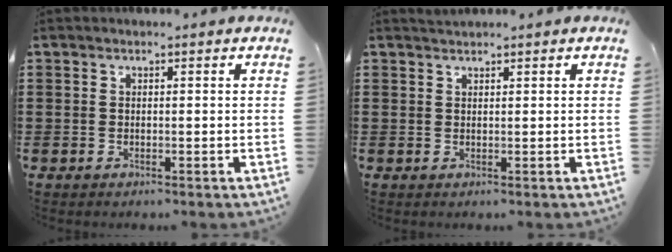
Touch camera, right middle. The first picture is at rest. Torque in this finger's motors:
{"motor_torque": [-0.39, -0.38, 0.02, -0.01]}